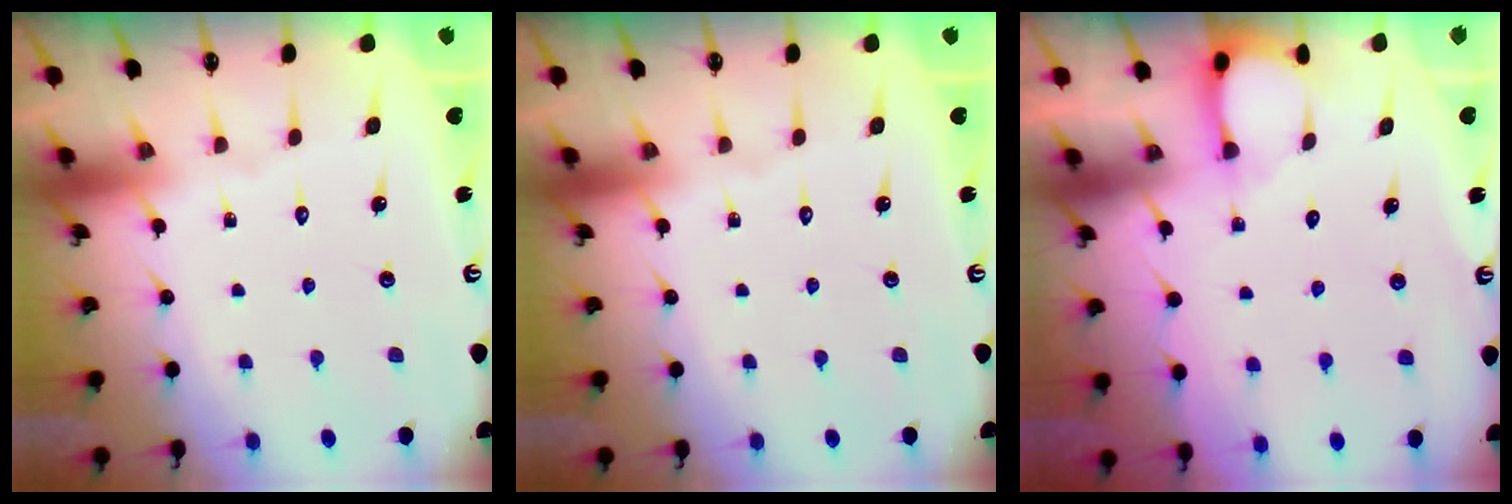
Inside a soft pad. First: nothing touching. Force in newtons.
{"total": 0.0}
{"total": 2.3, "press": 2.3, "slide": 0.3}